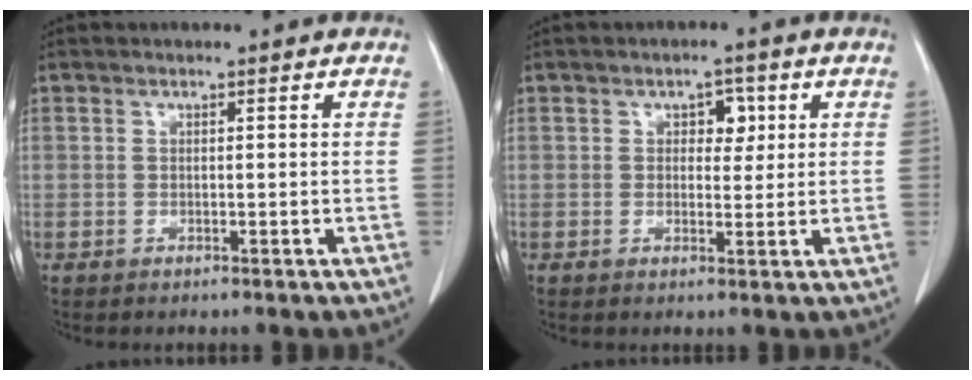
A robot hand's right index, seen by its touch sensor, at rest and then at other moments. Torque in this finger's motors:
{"motor_torque": [0.07, -0.01, 0.03, 0.01]}